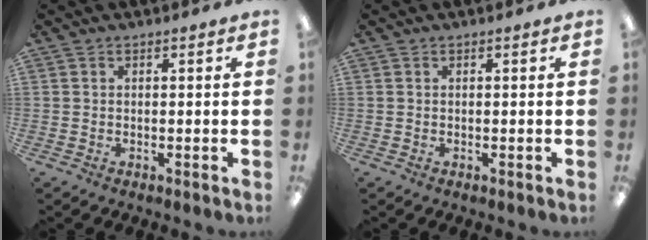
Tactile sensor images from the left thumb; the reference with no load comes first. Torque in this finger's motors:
{"motor_torque": [0.00, 0.00, 0.04, -0.04, 0.00]}